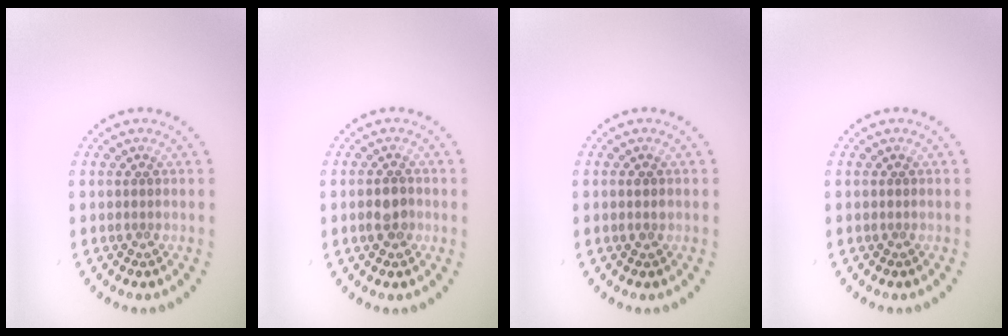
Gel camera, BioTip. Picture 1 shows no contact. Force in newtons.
{"total": 1.9, "press": 1.9, "slide": 0.5}
{"total": 0.9, "press": 0.9, "slide": 0.1}
{"total": 0.0}